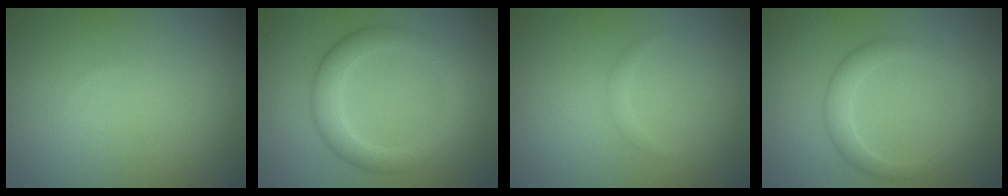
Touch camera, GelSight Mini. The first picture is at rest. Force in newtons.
{"total": 3.5, "press": 3.4, "slide": 0.3}
{"total": 0.6, "press": 0.6, "slide": 0.0}
{"total": 2.2, "press": 2.2, "slide": 0.1}